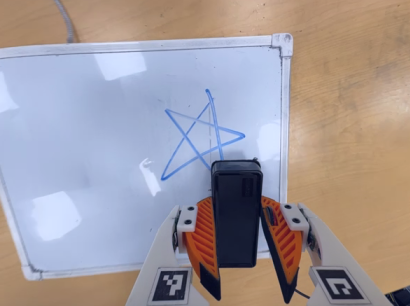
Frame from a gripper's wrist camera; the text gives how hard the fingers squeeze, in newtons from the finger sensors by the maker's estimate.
{"total": 4.8, "left": 4.4, "right": 5.2}